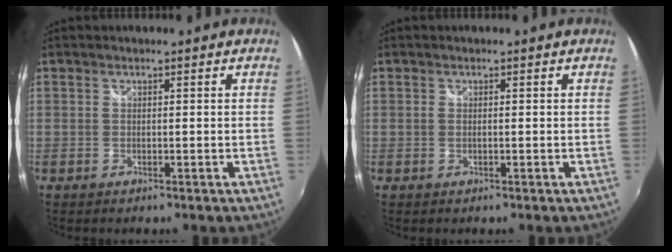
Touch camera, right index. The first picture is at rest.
{"total": 0.0}